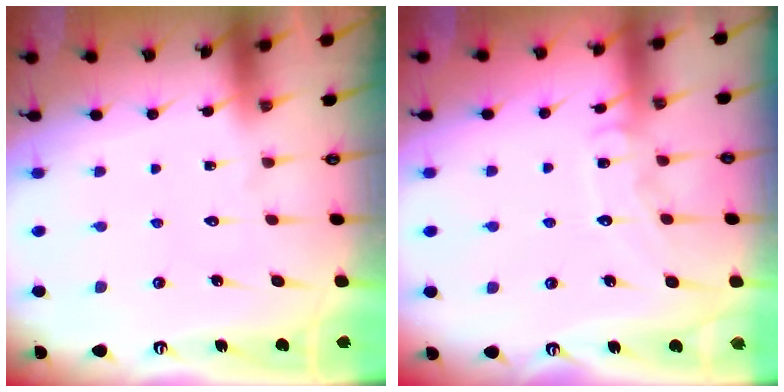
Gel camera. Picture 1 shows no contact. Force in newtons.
{"total": 8.2, "press": 8.2, "slide": 0.7}